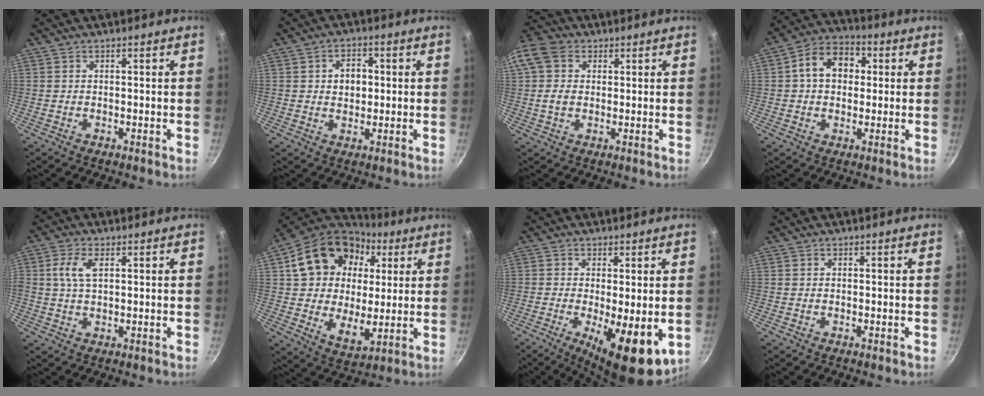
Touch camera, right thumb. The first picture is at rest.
{"total": 5.1, "force": [0.7, 3.8, 3.3], "torque": [-0.031, 0.003, 0.010]}
{"total": 11.9, "force": [2.3, 9.5, 6.8], "torque": [-0.146, 0.024, 0.030]}
{"total": 10.5, "force": [1.8, 7.9, 6.7], "torque": [-0.076, 0.021, 0.013]}
{"total": 5.3, "force": [1.4, 2.9, 4.2], "torque": [-0.080, 0.005, 0.026]}
{"total": 22.9, "force": [6.5, 16.6, 14.3], "torque": [-0.221, -0.003, 0.107]}
{"total": 11.2, "force": [-2.4, 3.6, 10.4], "torque": [-0.147, -0.011, -0.027]}
{"total": 0.0}